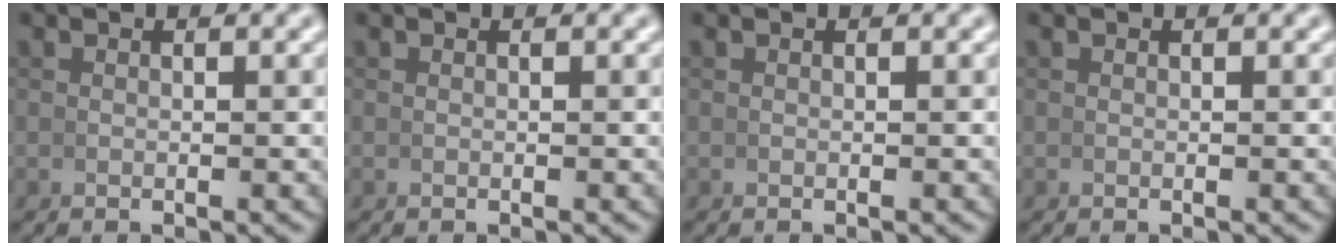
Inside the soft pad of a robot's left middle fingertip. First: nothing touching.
{"total": 0.0}
{"total": 0.0}
{"total": 0.0}